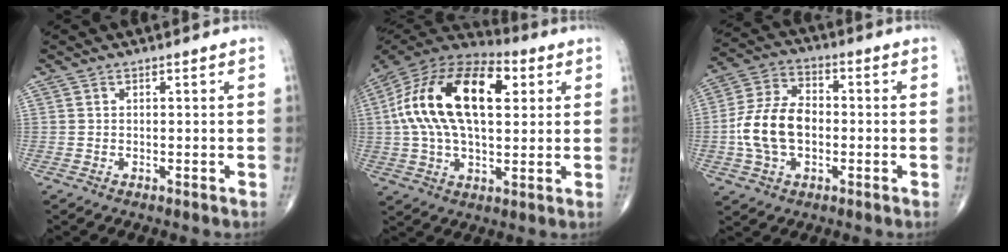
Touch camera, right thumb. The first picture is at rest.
{"total": 23.7, "force": [4.9, 12.5, 19.5], "torque": [-0.358, 0.020, 0.073]}
{"total": 12.5, "force": [-1.6, 8.2, 9.3], "torque": [-0.174, 0.028, -0.035]}